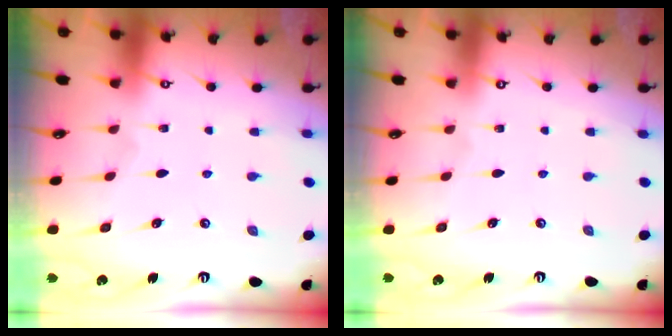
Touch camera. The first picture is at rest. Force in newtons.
{"total": 0.6, "press": 0.5, "slide": 0.4}